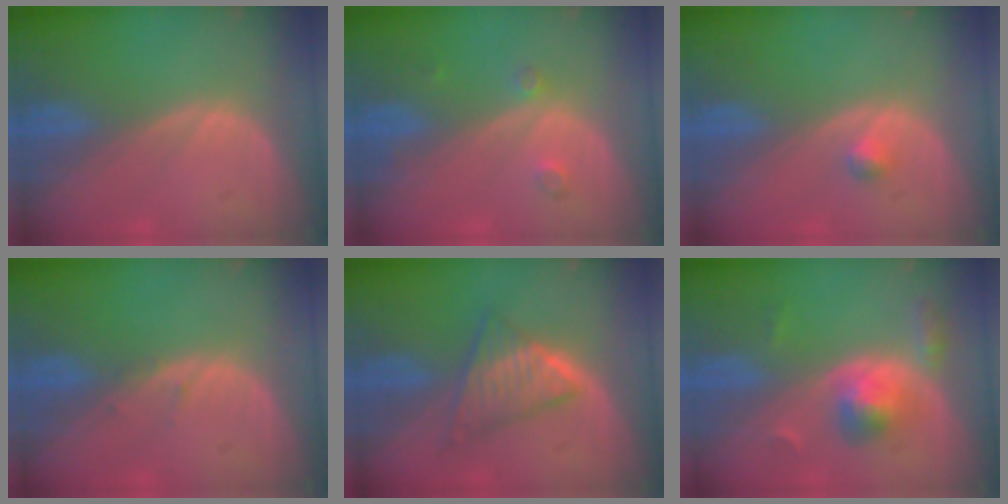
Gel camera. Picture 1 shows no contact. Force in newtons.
{"total": 2.1, "press": 1.8, "slide": 1.1}
{"total": 1.1, "press": 1.1, "slide": 0.1}
{"total": 0.8, "press": 0.7, "slide": 0.3}
{"total": 6.2, "press": 5.7, "slide": 2.3}
{"total": 5.1, "press": 4.9, "slide": 1.4}